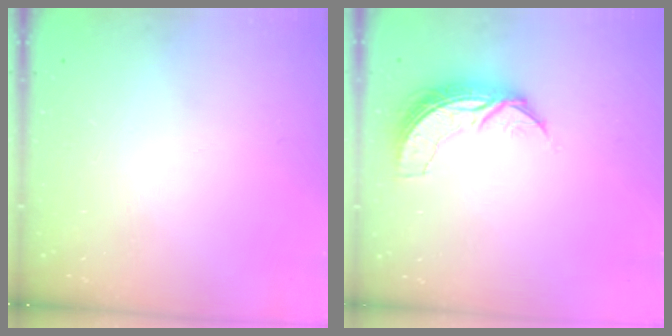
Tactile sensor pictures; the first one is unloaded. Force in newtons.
{"total": 7.4, "press": 7.3, "slide": 0.5}